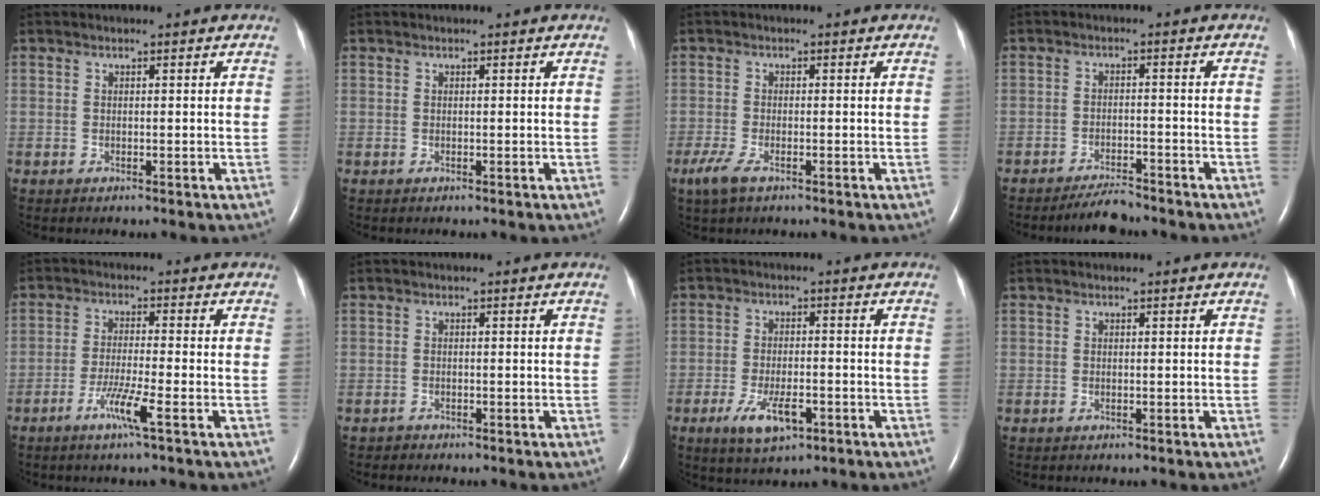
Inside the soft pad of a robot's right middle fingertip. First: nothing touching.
{"total": 0.0}
{"total": 3.5, "force": [-2.1, 1.0, 2.6], "torque": [-0.066, -0.008, -0.041]}
{"total": 4.0, "force": [-3.8, 0.5, 1.3], "torque": [-0.027, -0.013, -0.065]}
{"total": 5.0, "force": [-2.6, -0.6, 4.2], "torque": [-0.086, -0.011, -0.053]}
{"total": 0.6, "force": [-0.5, 0.2, -0.2], "torque": [-0.002, -0.001, -0.011]}
{"total": 6.4, "force": [-3.1, 2.3, 5.1], "torque": [-0.101, -0.008, -0.047]}
{"total": 0.0}